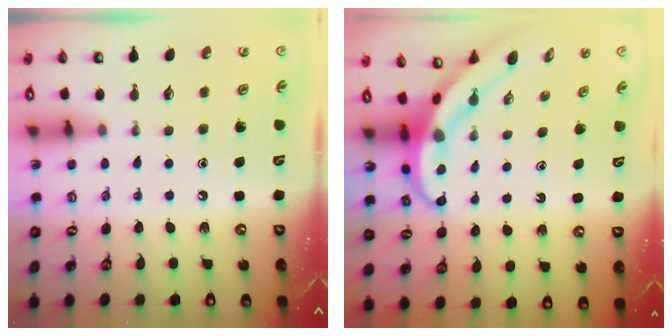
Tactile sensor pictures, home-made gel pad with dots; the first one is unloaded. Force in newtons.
{"total": 5.7, "press": 5.7, "slide": 0.5}